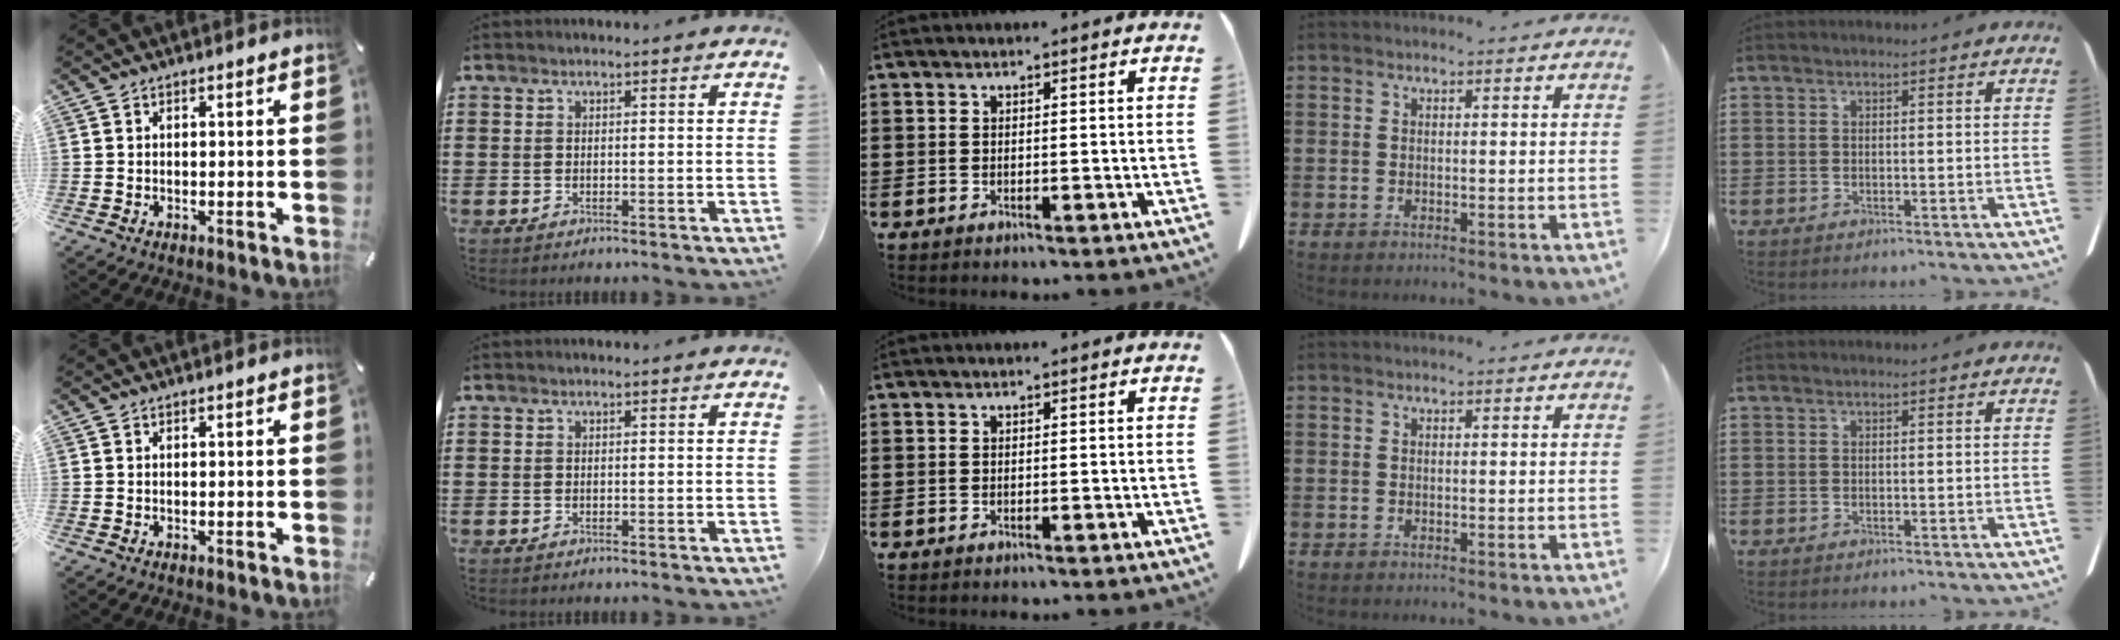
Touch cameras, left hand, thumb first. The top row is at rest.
{}